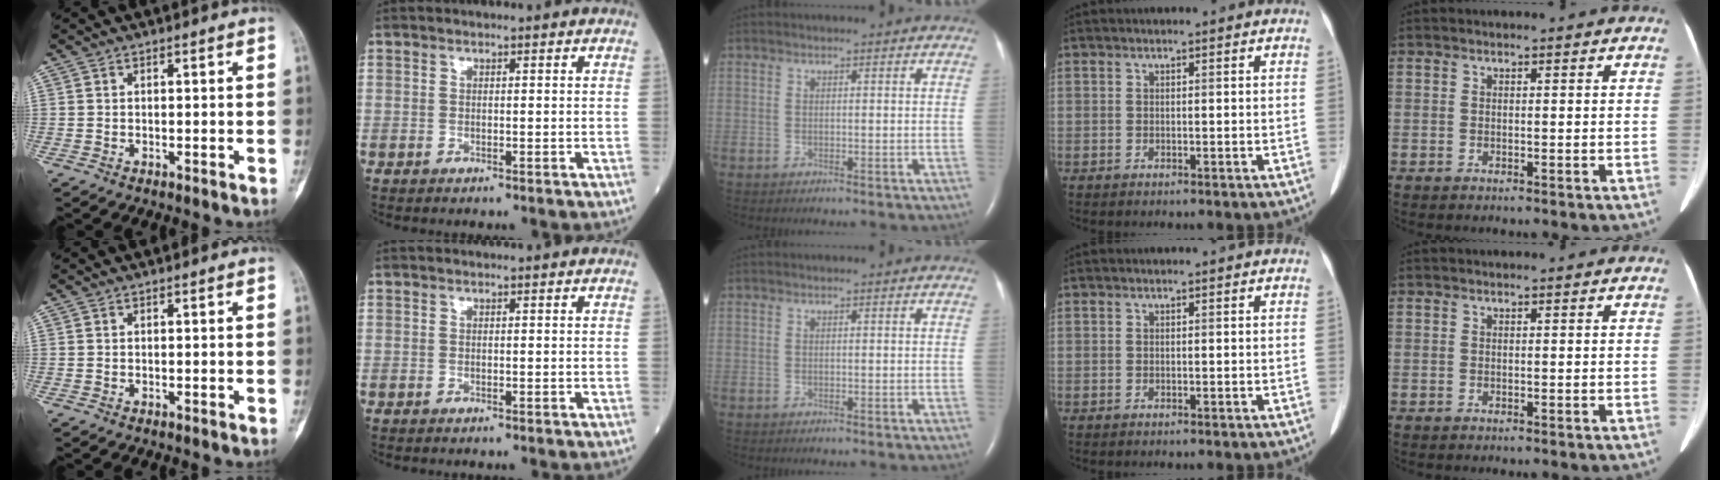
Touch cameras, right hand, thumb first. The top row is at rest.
{}